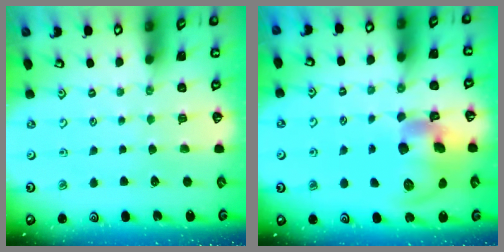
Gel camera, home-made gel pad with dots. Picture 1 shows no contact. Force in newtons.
{"total": 16.9, "press": 16.7, "slide": 3.0}